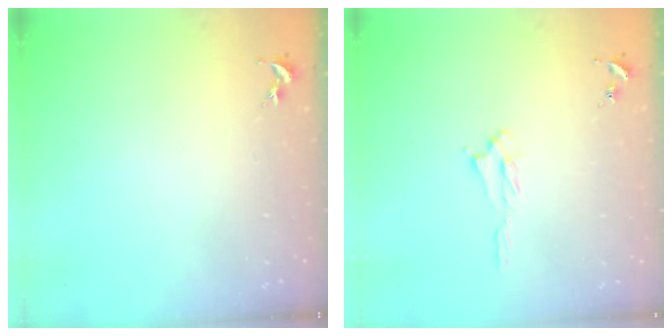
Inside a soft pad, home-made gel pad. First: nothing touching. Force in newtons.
{"total": 2.1, "press": 2.0, "slide": 0.3}